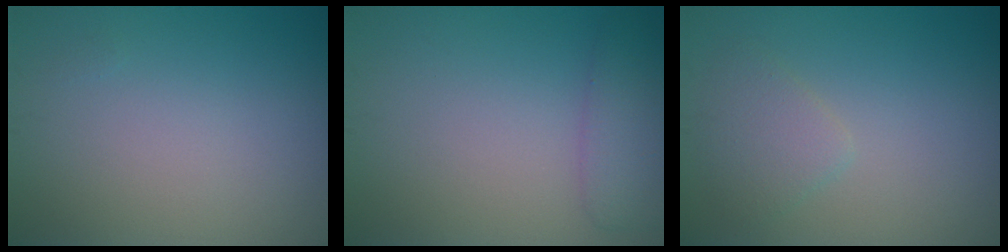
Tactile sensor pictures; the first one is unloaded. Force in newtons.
{"total": 2.3, "press": 2.3, "slide": 0.1}
{"total": 2.2, "press": 2.2, "slide": 0.2}